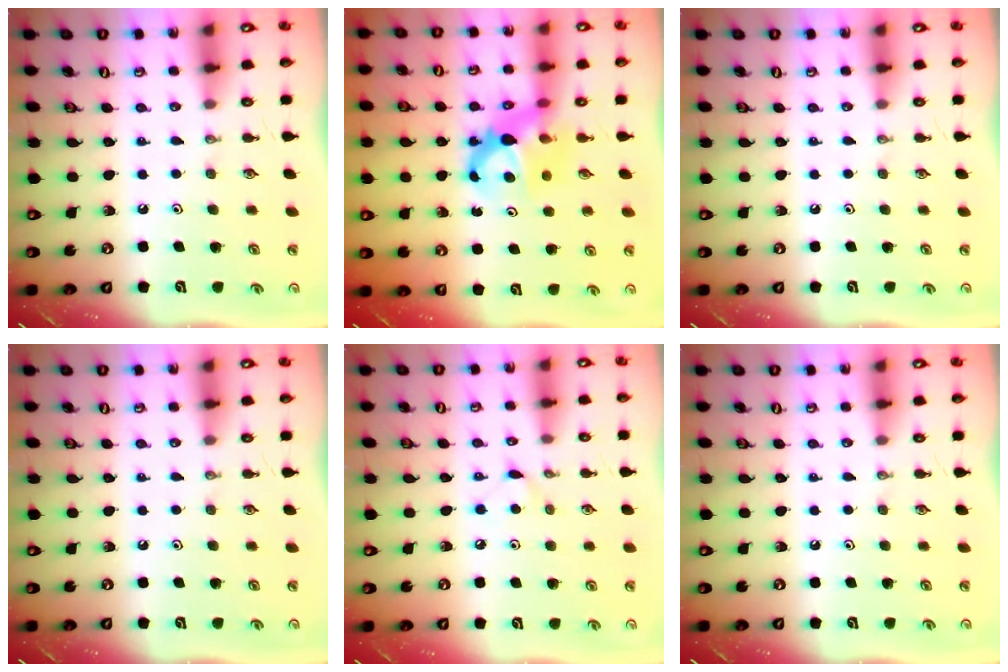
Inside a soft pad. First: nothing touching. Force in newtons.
{"total": 6.4, "press": 6.4, "slide": 0.5}
{"total": 0.0}
{"total": 0.0}
{"total": 5.6, "press": 5.5, "slide": 0.7}
{"total": 0.0}